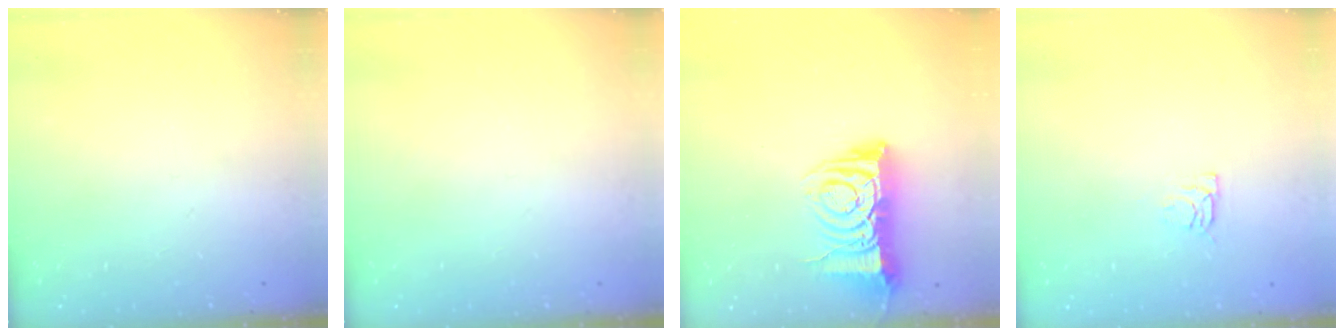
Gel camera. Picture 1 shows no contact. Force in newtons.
{"total": 0.0}
{"total": 10.2, "press": 10.1, "slide": 1.3}
{"total": 4.9, "press": 4.8, "slide": 0.6}